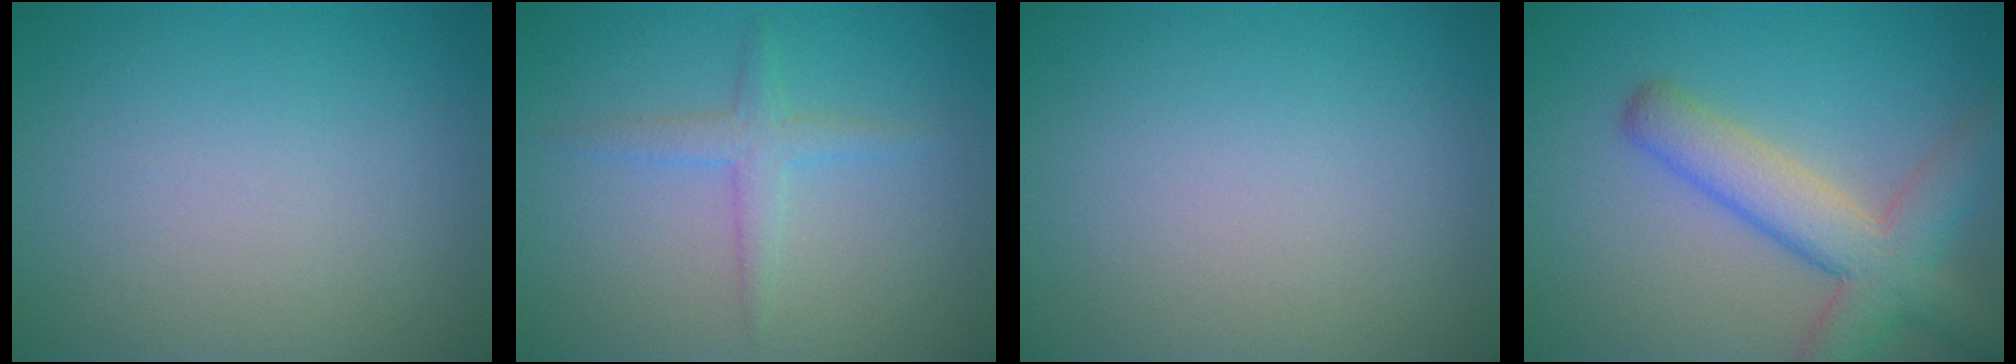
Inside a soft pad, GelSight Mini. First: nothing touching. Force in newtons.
{"total": 2.0, "press": 2.0, "slide": 0.1}
{"total": 0.0}
{"total": 6.3, "press": 6.3, "slide": 0.4}